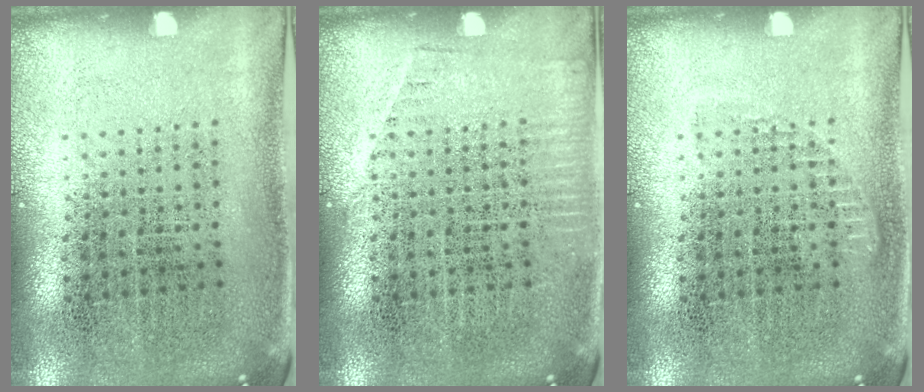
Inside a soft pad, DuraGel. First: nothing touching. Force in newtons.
{"total": 0.9, "press": 0.8, "slide": 0.2}
{"total": 0.5, "press": 0.5, "slide": 0.2}